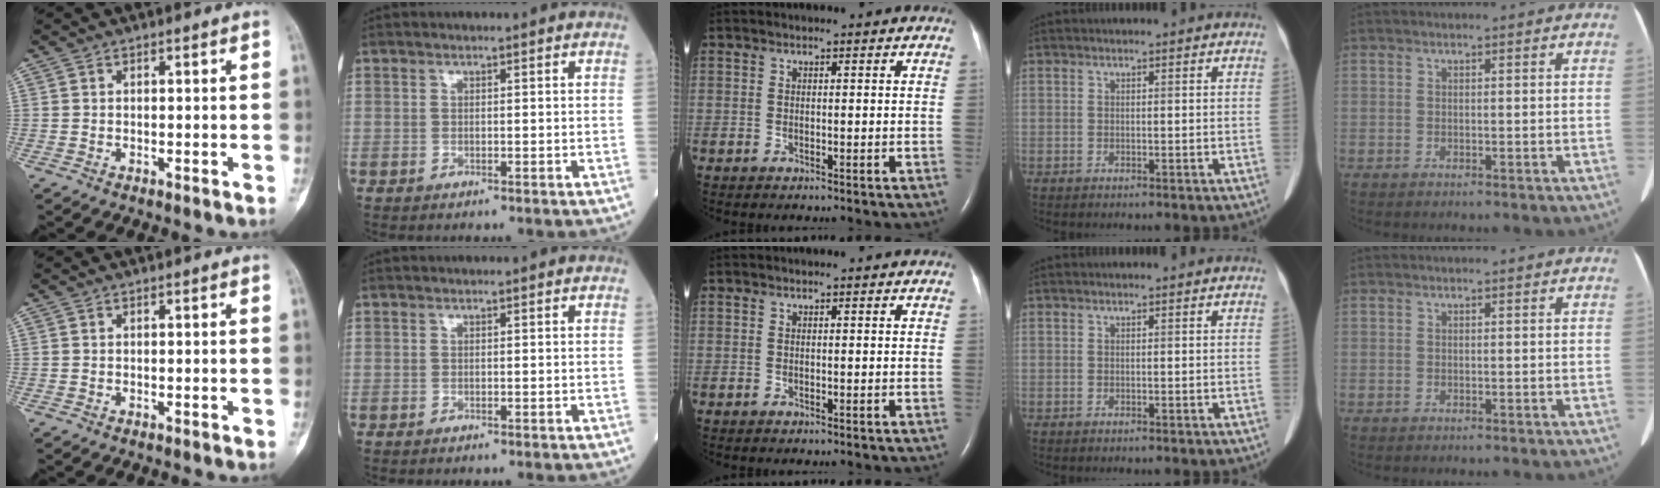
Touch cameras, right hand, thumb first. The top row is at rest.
{}